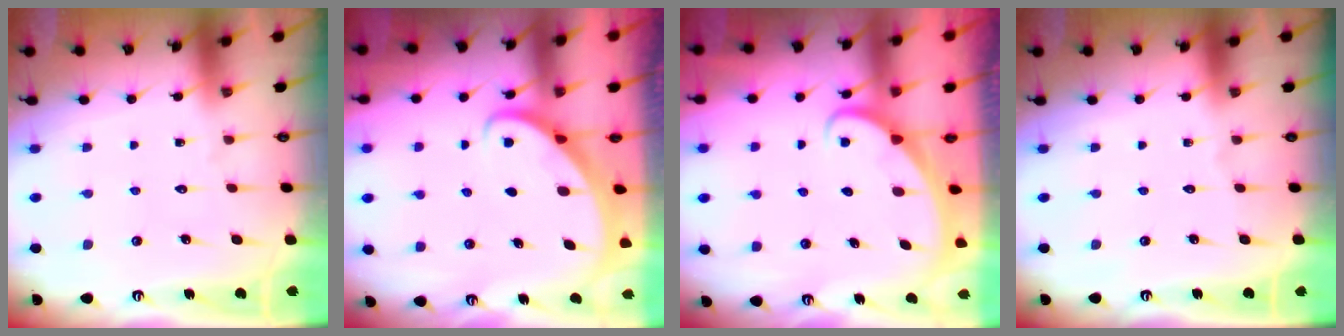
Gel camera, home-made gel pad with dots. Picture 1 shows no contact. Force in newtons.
{"total": 2.7, "press": 2.7, "slide": 0.2}
{"total": 2.5, "press": 2.5, "slide": 0.3}
{"total": 0.0}